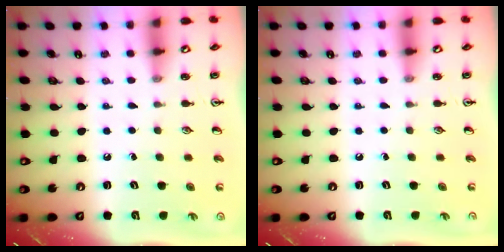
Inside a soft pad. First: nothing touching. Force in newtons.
{"total": 0.0}